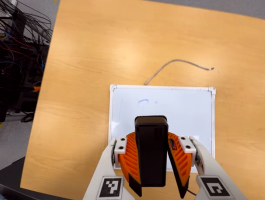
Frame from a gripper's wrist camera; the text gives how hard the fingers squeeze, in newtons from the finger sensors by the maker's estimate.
{"total": 10.5, "left": 9.8, "right": 11.3}